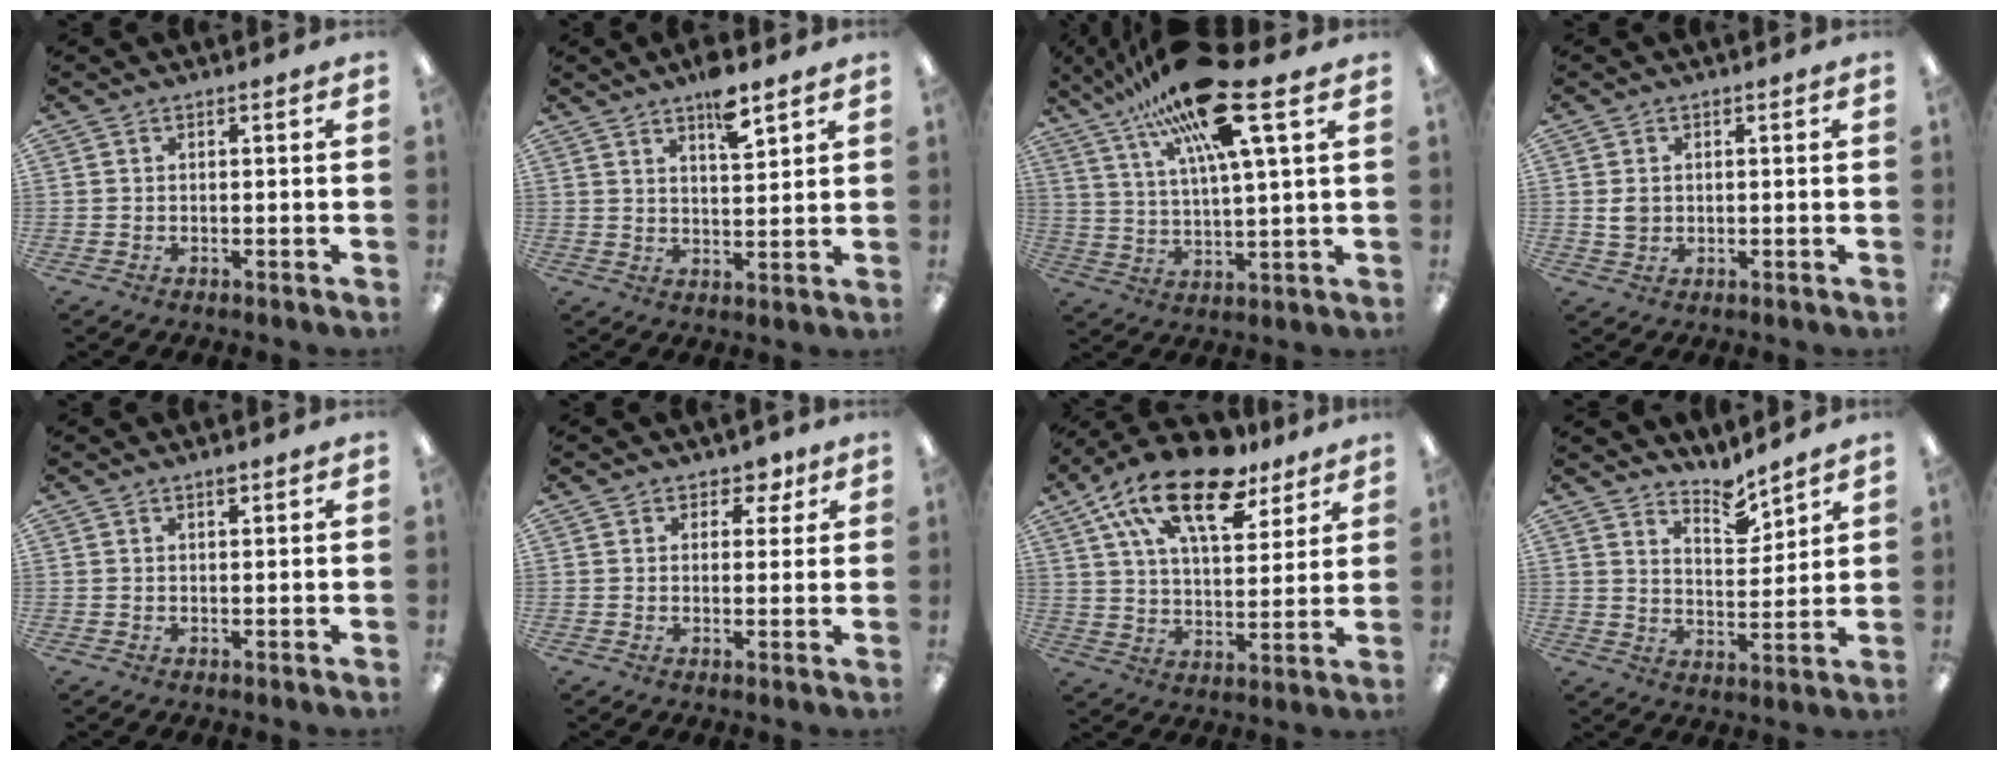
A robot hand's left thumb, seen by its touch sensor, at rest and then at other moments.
{"total": 7.5, "force": [5.5, 2.2, 4.6], "torque": [-0.065, -0.033, 0.090]}
{"total": 21.0, "force": [13.0, 4.5, 15.9], "torque": [-0.280, -0.048, 0.209]}
{"total": 2.6, "force": [0.3, 2.2, 1.4], "torque": [-0.020, 0.001, 0.002]}
{"total": 1.2, "force": [1.0, 0.3, 0.6], "torque": [-0.007, -0.003, 0.016]}
{"total": 3.8, "force": [2.1, 2.9, 1.1], "torque": [0.004, -0.008, 0.032]}
{"total": 20.7, "force": [13.0, 9.3, 13.1], "torque": [-0.224, -0.057, 0.224]}
{"total": 7.5, "force": [6.7, 2.3, 2.6], "torque": [-0.031, -0.051, 0.116]}